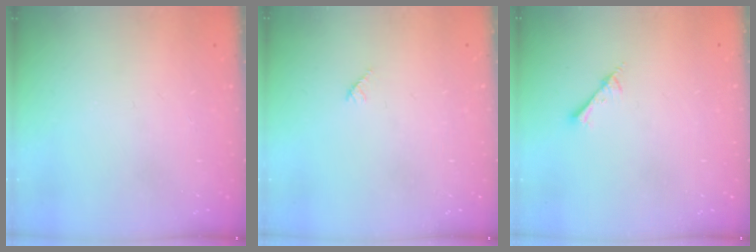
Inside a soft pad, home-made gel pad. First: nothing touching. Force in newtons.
{"total": 4.2, "press": 4.1, "slide": 0.7}
{"total": 2.6, "press": 2.6, "slide": 0.3}